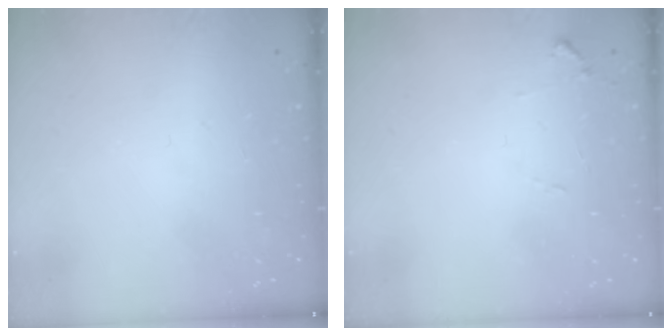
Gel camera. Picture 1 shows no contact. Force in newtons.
{"total": 5.8, "press": 5.7, "slide": 0.4}